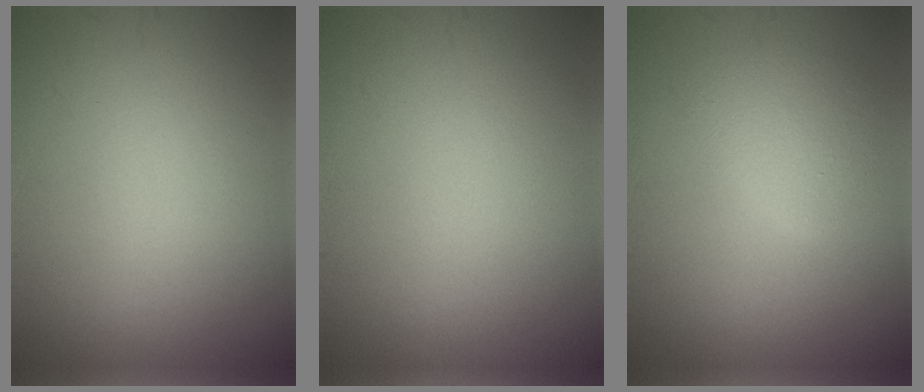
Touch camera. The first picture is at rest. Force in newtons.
{"total": 0.0}
{"total": 2.5, "press": 2.5, "slide": 0.1}